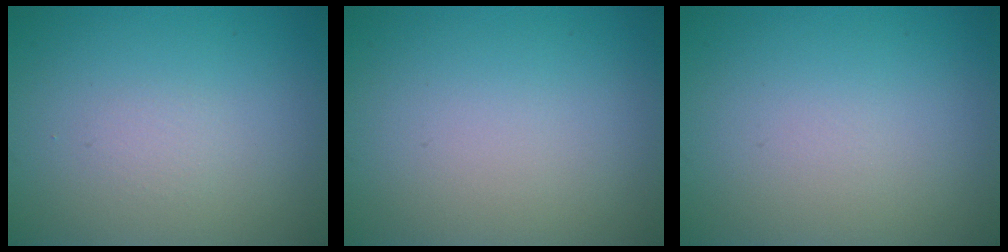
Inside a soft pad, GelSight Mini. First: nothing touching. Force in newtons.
{"total": 0.0}
{"total": 0.0}